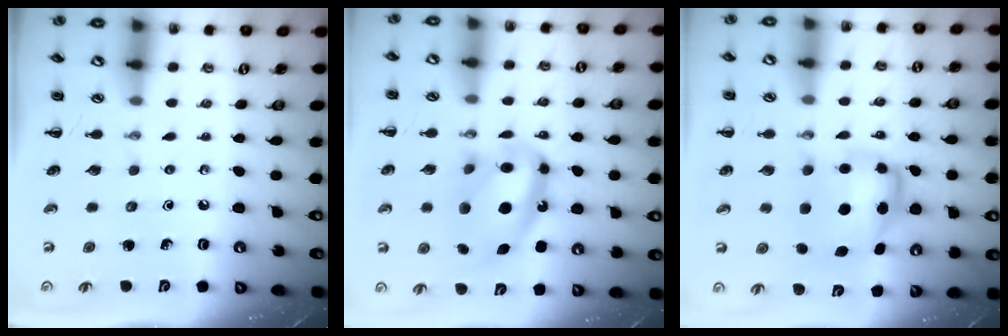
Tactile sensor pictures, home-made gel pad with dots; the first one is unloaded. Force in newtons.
{"total": 15.9, "press": 15.4, "slide": 3.7}
{"total": 6.7, "press": 6.6, "slide": 1.1}